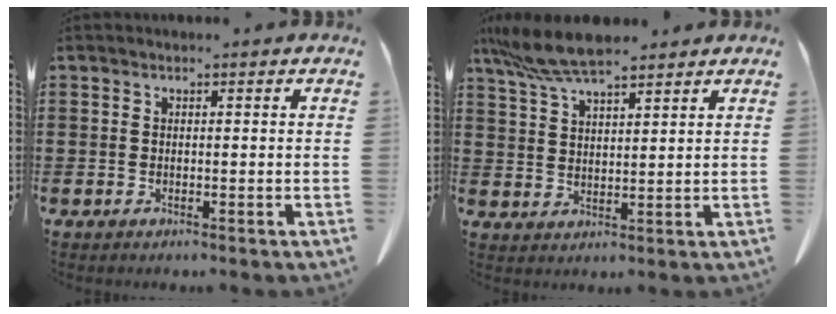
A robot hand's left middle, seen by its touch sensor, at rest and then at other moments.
{"total": 7.8, "force": [6.5, 1.3, 4.2], "torque": [-0.099, -0.015, 0.122]}